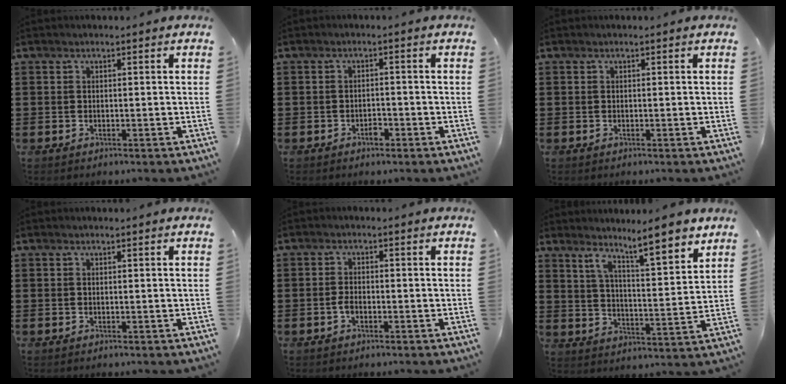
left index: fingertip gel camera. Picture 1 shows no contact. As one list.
[{"total": 1.5, "force": [-1.0, 0.8, 0.8], "torque": [-0.021, -0.001, -0.021]}, {"total": 0.0}, {"total": 0.0}, {"total": 1.8, "force": [-0.7, 0.9, 1.4], "torque": [-0.036, -0.001, -0.016]}, {"total": 7.9, "force": [6.9, 0.0, 3.9], "torque": [-0.073, -0.047, 0.113]}]